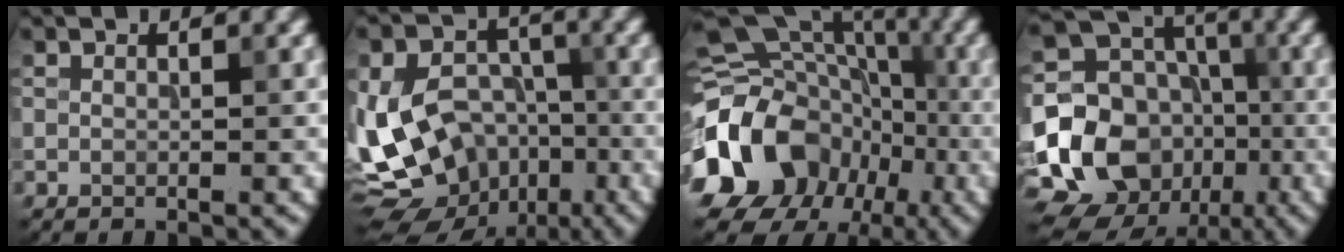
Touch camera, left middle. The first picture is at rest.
{"total": 17.5, "force": [-4.8, 14.1, 9.2], "torque": [-0.199, -0.008, -0.071]}
{"total": 19.9, "force": [-7.3, 16.5, 8.5], "torque": [-0.180, -0.024, -0.139]}
{"total": 16.8, "force": [-5.5, 14.4, 6.7], "torque": [-0.156, -0.017, -0.107]}